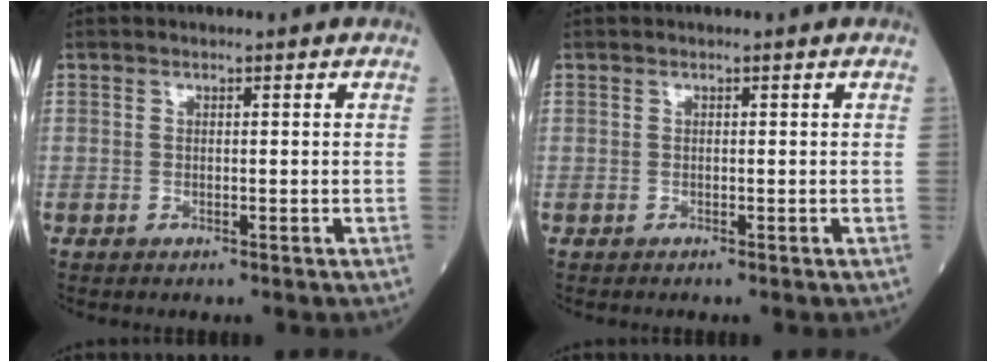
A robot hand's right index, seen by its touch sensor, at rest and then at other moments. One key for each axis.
{"total": 0.0}